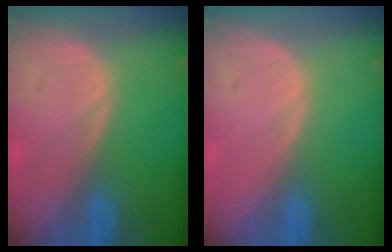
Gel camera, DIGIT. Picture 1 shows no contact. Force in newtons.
{"total": 0.0}